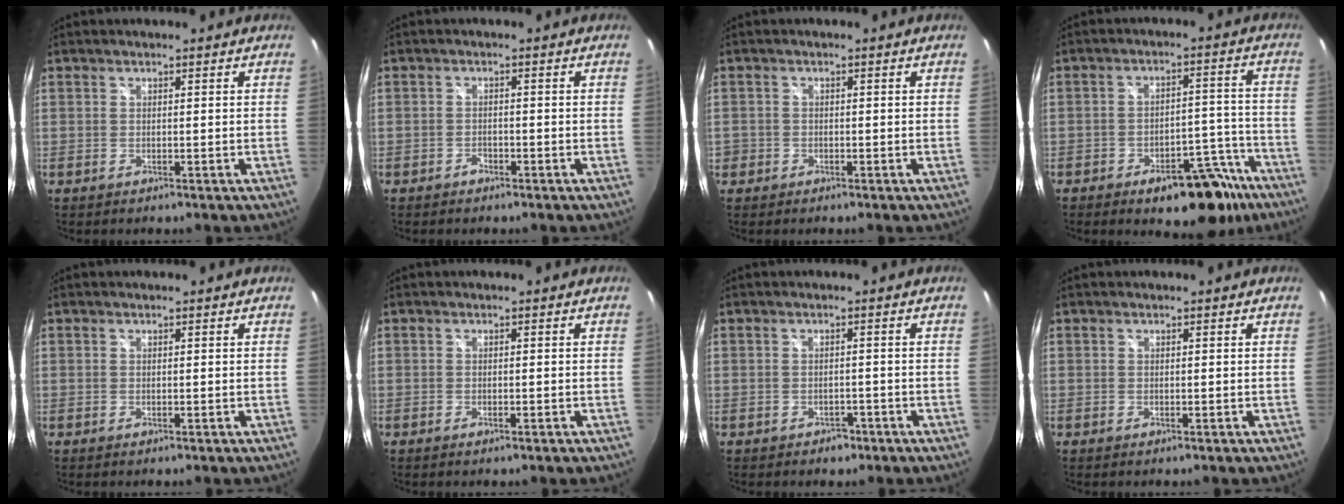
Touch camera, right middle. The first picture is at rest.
{"total": 1.5, "force": [-1.2, 0.9, 0.2], "torque": [-0.005, 0.001, -0.020]}
{"total": 2.1, "force": [-1.0, 1.9, 0.3], "torque": [-0.012, 0.001, -0.018]}
{"total": 14.2, "force": [-9.6, 6.6, 8.0], "torque": [-0.093, 0.021, -0.114]}
{"total": 0.0}
{"total": 0.9, "force": [-0.6, 0.3, 0.6], "torque": [-0.009, -0.001, -0.011]}
{"total": 2.5, "force": [-1.6, 1.8, 0.7], "torque": [-0.018, -0.002, -0.019]}
{"total": 0.0}